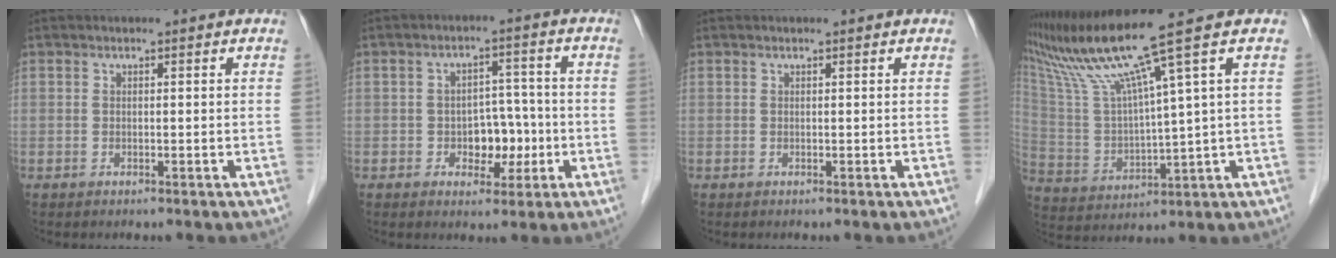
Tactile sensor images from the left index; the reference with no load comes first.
{"total": 5.4, "force": [-1.5, 3.6, 3.8], "torque": [-0.055, 0.015, -0.018]}
{"total": 0.7, "force": [0.6, 0.1, 0.2], "torque": [-0.007, 0.011, 0.012]}
{"total": 12.8, "force": [8.9, -2.9, 8.7], "torque": [-0.166, 0.000, 0.174]}